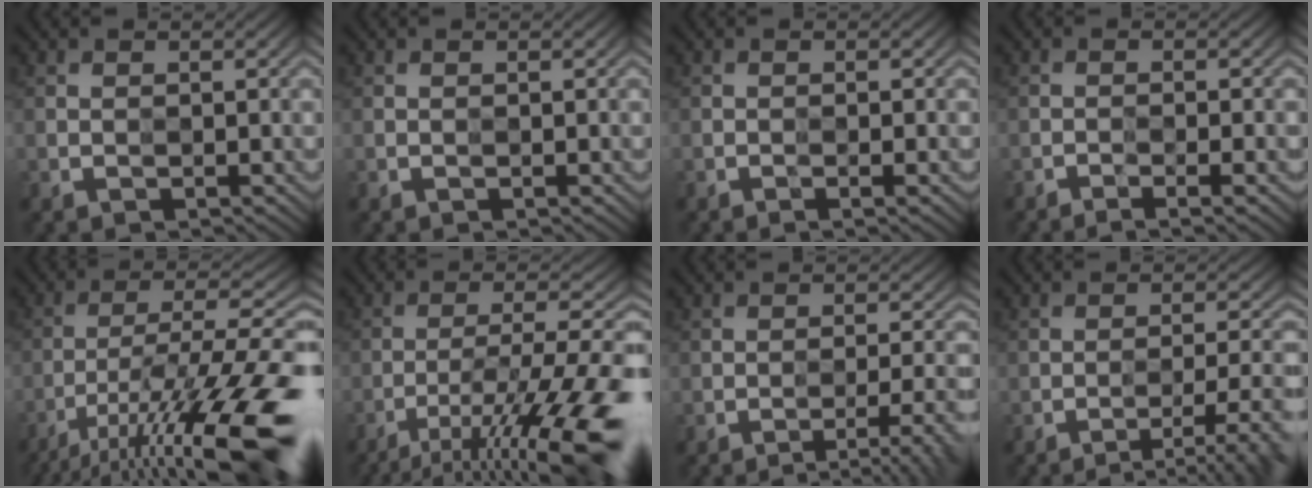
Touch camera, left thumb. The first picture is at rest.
{"total": 0.0}
{"total": 1.0, "force": [-0.5, 0.1, 0.9], "torque": [-0.015, -0.001, -0.010]}
{"total": 2.7, "force": [-1.6, 0.3, 2.1], "torque": [-0.033, 0.004, -0.033]}
{"total": 19.2, "force": [-11.2, 4.7, 14.8], "torque": [-0.247, -0.010, -0.190]}
{"total": 15.9, "force": [-9.7, 3.6, 12.0], "torque": [-0.207, -0.017, -0.145]}
{"total": 7.2, "force": [-4.9, 1.3, 5.2], "torque": [-0.070, 0.012, -0.060]}
{"total": 8.2, "force": [-5.3, 1.7, 6.0], "torque": [-0.089, 0.009, -0.067]}